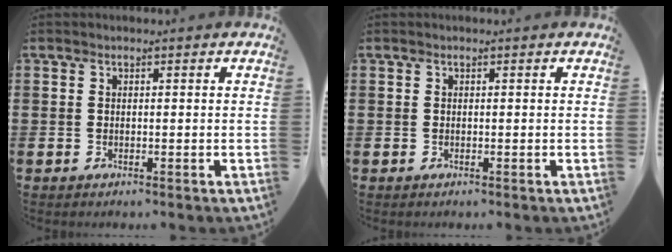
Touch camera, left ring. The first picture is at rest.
{"total": 0.0}